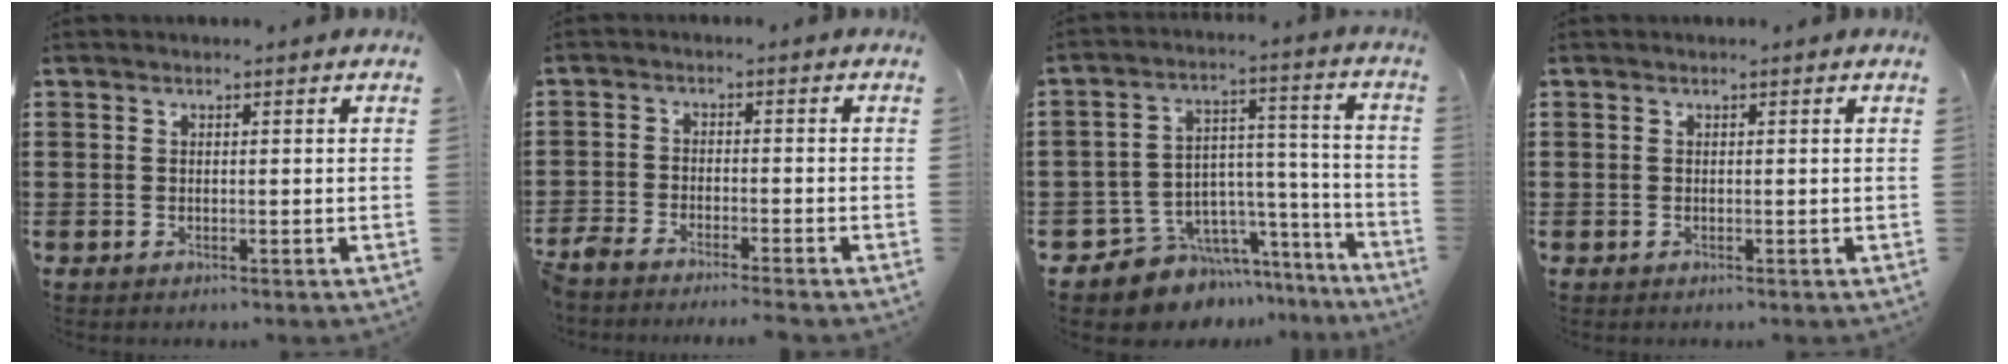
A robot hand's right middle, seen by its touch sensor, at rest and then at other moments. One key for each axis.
{"total": 3.0, "fx": -3.0, "fy": -0.1, "fz": 0.4, "tx": -0.033, "ty": -0.009, "tz": -0.070}
{"total": 8.3, "fx": -7.0, "fy": 4.4, "fz": 0.0, "tx": -0.014, "ty": 0.004, "tz": -0.129}
{"total": 0.0}